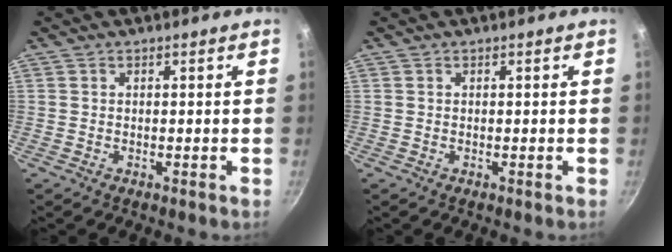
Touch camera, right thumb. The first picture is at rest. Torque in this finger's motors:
{"motor_torque": [-0.14, 0.22, 0.05, -0.04, 0.00]}